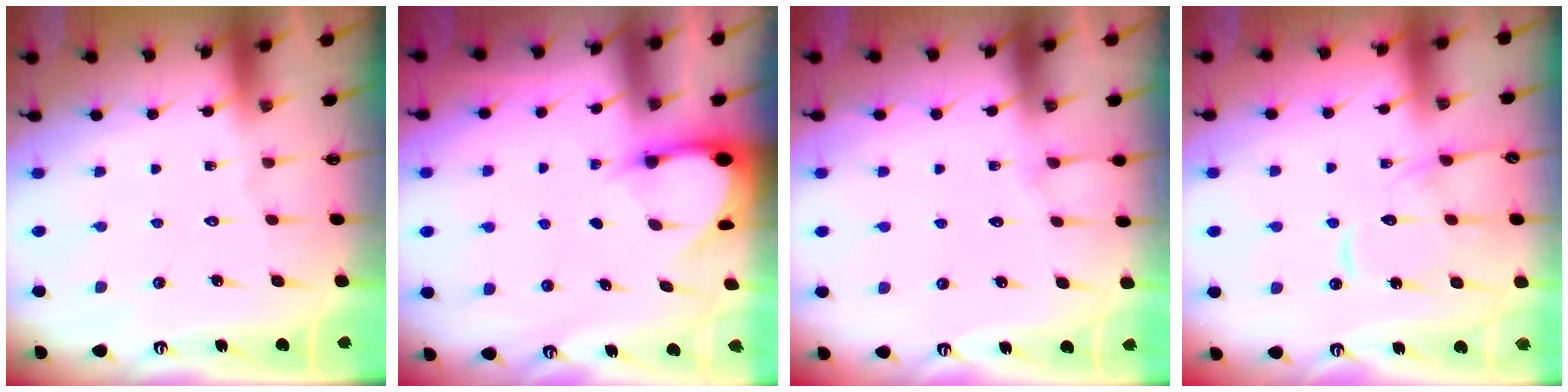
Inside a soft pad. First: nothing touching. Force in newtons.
{"total": 3.1, "press": 3.1, "slide": 0.2}
{"total": 4.4, "press": 4.4, "slide": 0.5}
{"total": 12.8, "press": 12.8, "slide": 1.2}